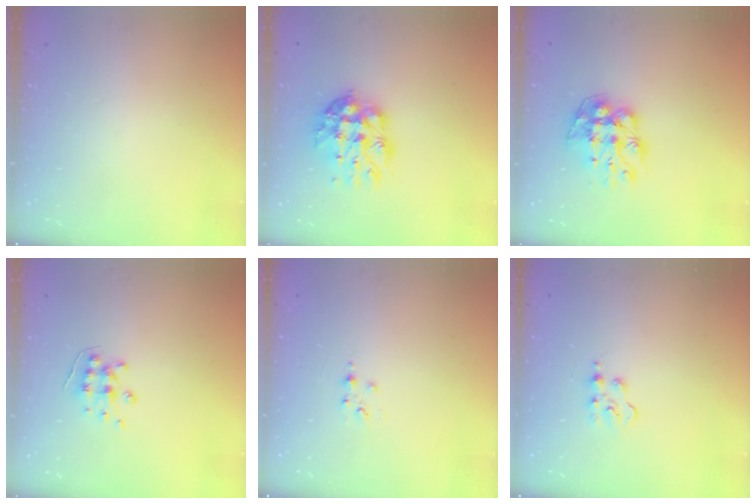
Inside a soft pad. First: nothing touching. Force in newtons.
{"total": 11.8, "press": 11.7, "slide": 1.1}
{"total": 10.5, "press": 10.5, "slide": 0.8}
{"total": 5.9, "press": 5.9, "slide": 0.5}
{"total": 4.3, "press": 4.2, "slide": 0.6}
{"total": 3.1, "press": 3.0, "slide": 0.4}